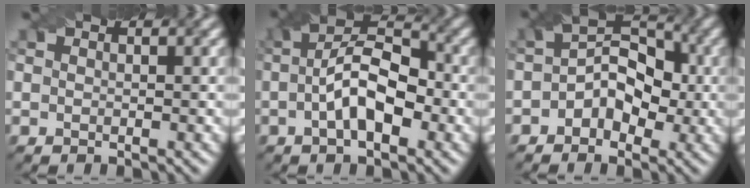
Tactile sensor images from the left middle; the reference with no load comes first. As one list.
[{"total": 6.7, "force": [-1.1, 3.2, 5.9], "torque": [-0.103, 0.011, -0.024]}, {"total": 5.0, "force": [-0.9, 3.6, 3.4], "torque": [-0.031, 0.012, -0.023]}]